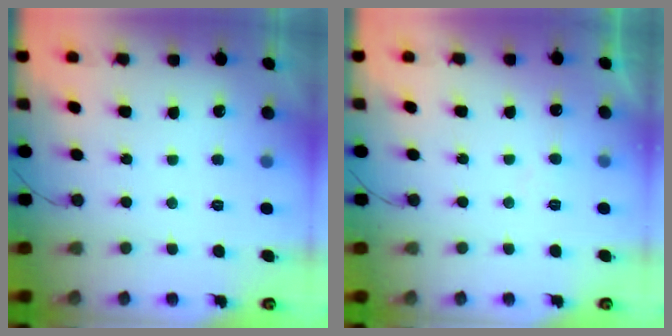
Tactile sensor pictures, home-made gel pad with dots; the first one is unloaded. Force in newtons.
{"total": 3.3, "press": 3.3, "slide": 0.2}